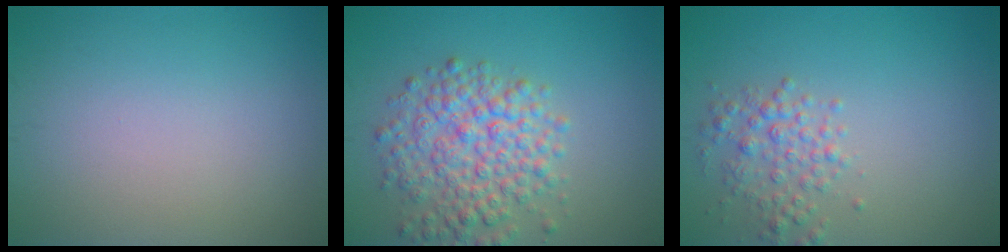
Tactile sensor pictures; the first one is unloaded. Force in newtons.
{"total": 5.9, "press": 5.9, "slide": 0.2}
{"total": 2.5, "press": 2.5, "slide": 0.1}